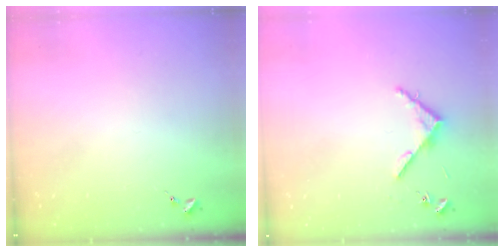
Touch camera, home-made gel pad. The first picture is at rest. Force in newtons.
{"total": 4.2, "press": 4.2, "slide": 0.4}